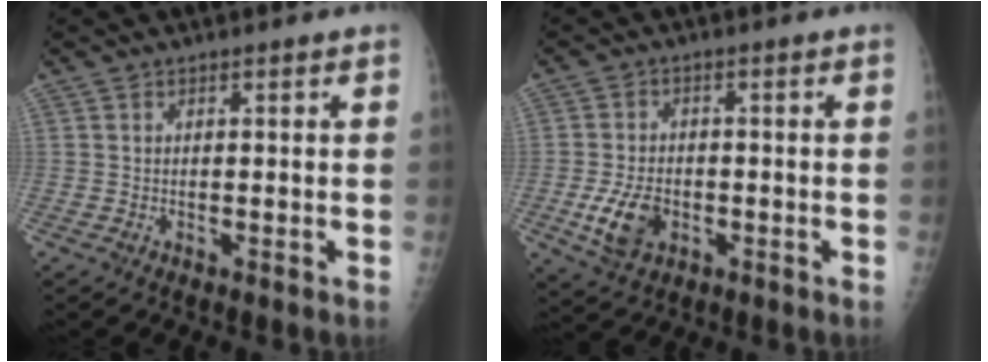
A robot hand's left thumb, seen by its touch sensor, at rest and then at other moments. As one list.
[{"total": 7.3, "force": [-2.1, 5.0, 4.9], "torque": [-0.087, 0.003, -0.033]}]